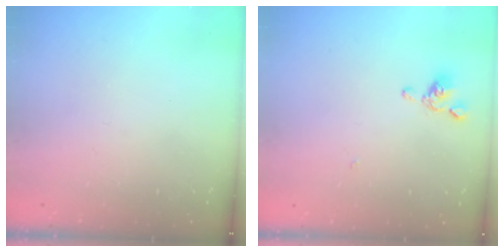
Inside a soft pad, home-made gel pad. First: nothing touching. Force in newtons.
{"total": 2.3, "press": 2.3, "slide": 0.5}